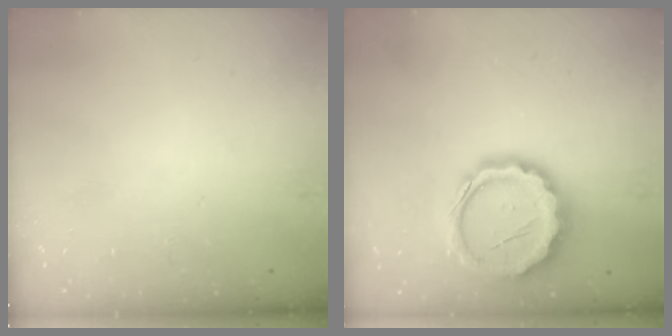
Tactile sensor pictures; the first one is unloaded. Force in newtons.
{"total": 16.6, "press": 16.4, "slide": 2.5}